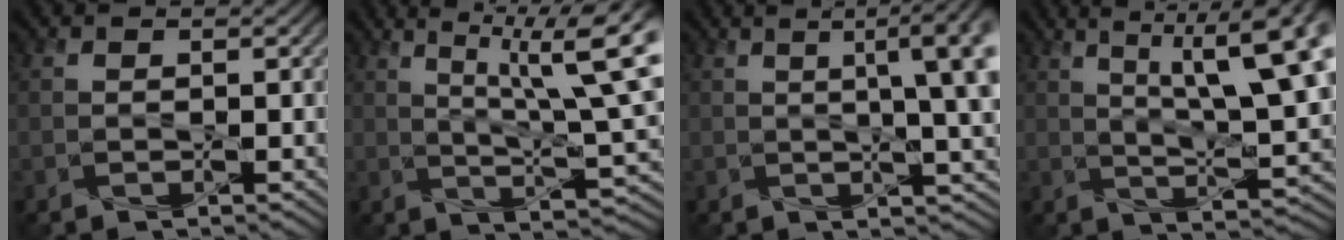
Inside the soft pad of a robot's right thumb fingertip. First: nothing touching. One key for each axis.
{"total": 13.1, "fx": 5.2, "fy": 2.9, "fz": 11.7, "tx": -0.176, "ty": 0.013, "tz": 0.075}
{"total": 9.4, "fx": 2.1, "fy": 2.5, "fz": 8.8, "tx": -0.096, "ty": 0.031, "tz": 0.018}
{"total": 13.9, "fx": 5.3, "fy": 4.2, "fz": 12.1, "tx": -0.171, "ty": 0.020, "tz": 0.073}